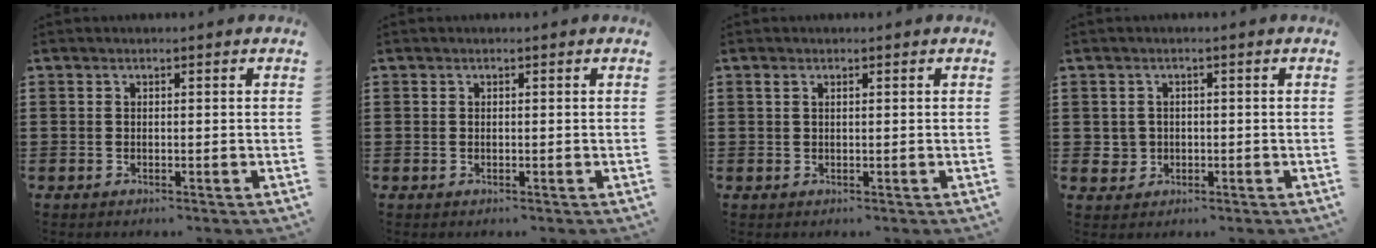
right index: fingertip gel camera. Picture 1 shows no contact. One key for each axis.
{"total": 0.0}
{"total": 0.8, "fx": 0.4, "fy": 0.4, "fz": 0.6, "tx": -0.013, "ty": 0.003, "tz": 0.006}
{"total": 1.9, "fx": -0.1, "fy": 1.8, "fz": 0.3, "tx": -0.013, "ty": 0.006, "tz": -0.005}